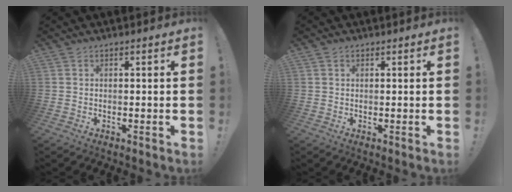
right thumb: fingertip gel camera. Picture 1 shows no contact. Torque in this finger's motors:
{"motor_torque": [0.05, -0.14, -0.38, 0.13, 0.11]}